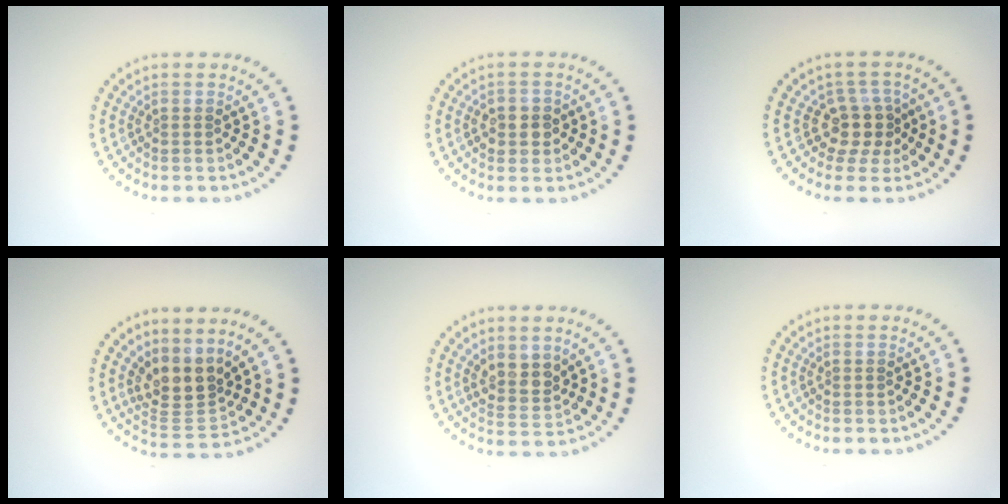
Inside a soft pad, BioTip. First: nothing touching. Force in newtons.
{"total": 2.3, "press": 2.3, "slide": 0.4}
{"total": 2.9, "press": 2.2, "slide": 1.8}
{"total": 3.6, "press": 2.6, "slide": 2.6}
{"total": 2.5, "press": 2.2, "slide": 1.2}
{"total": 0.0}